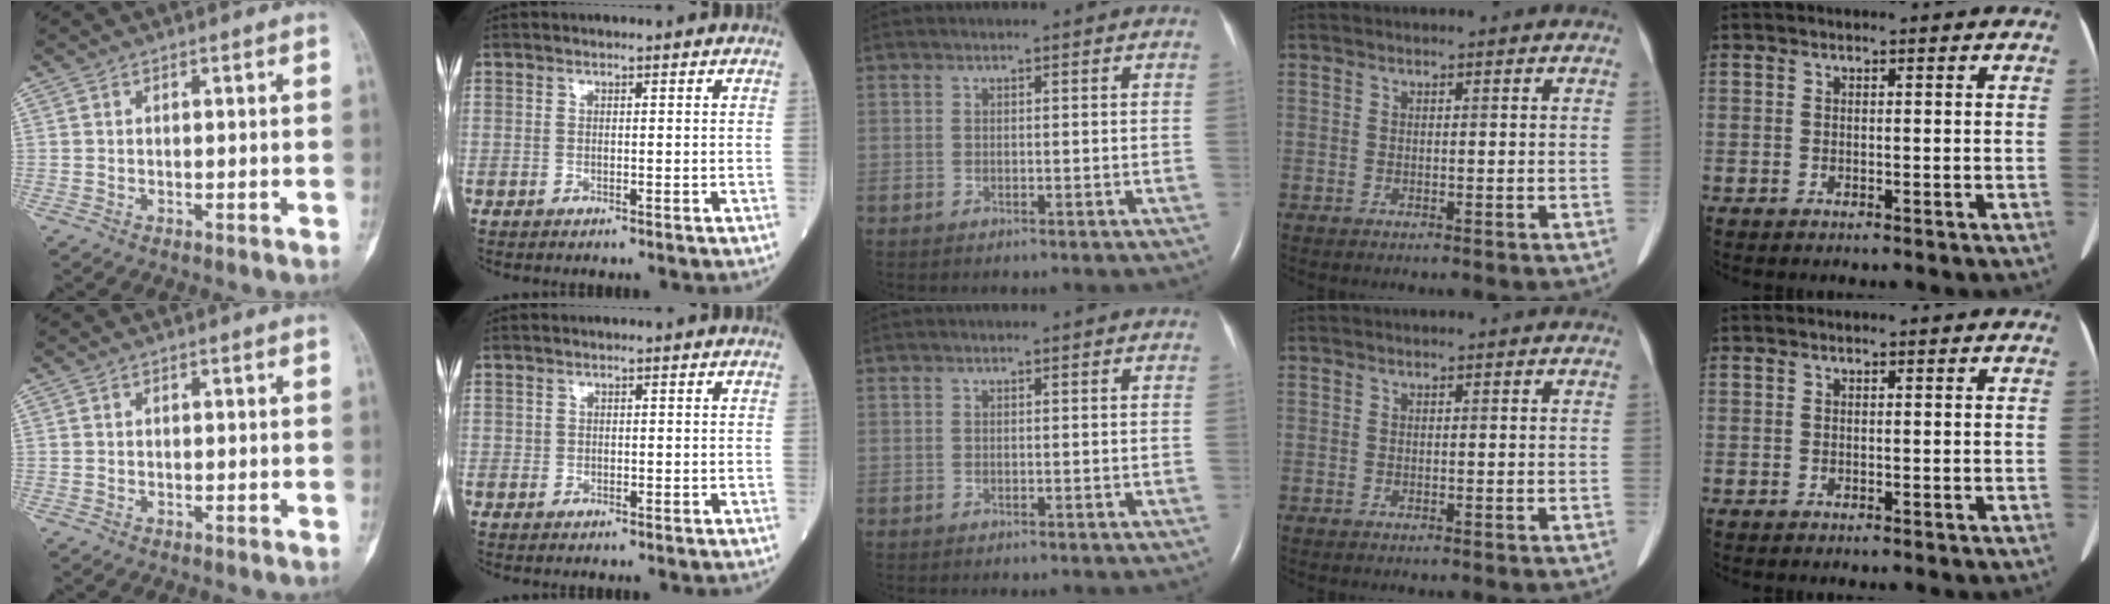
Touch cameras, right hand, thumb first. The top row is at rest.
{"index": {"total": 0.7, "force": [0.0, 0.6, 0.3], "torque": [-0.004, 0.000, 0.000]}}